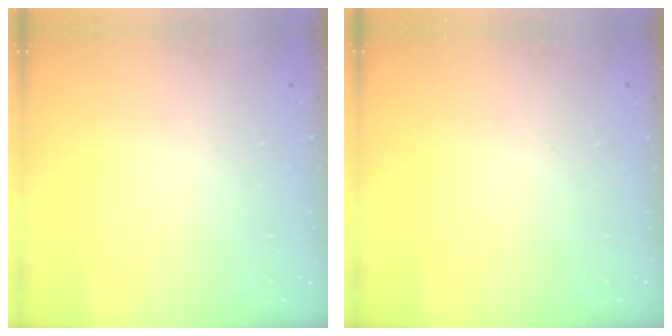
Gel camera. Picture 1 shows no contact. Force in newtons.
{"total": 0.0}